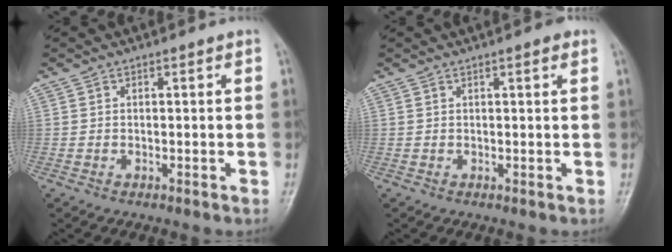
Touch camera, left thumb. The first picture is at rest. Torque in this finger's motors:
{"motor_torque": [1.78, 1.15, 0.56, -0.16, 0.00]}